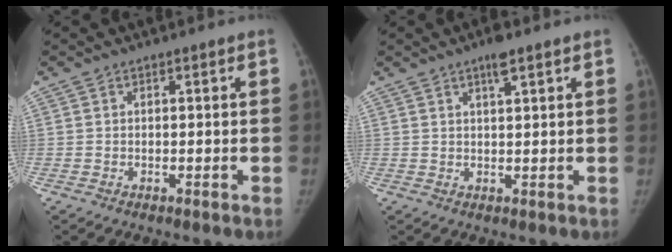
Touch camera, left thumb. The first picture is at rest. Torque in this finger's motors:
{"motor_torque": [0.68, -0.33, 0.60, -0.06, 0.14]}